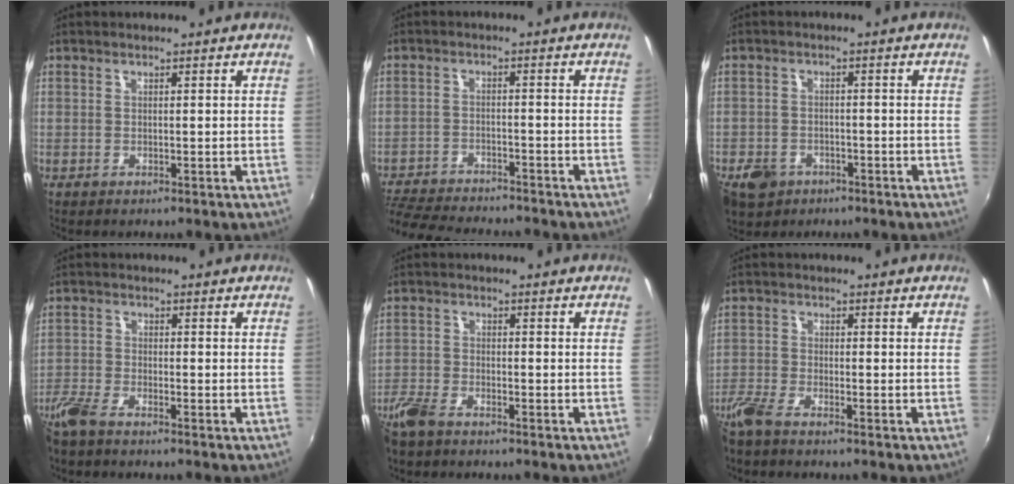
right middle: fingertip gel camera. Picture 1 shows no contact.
{"total": 13.8, "force": [-12.4, 2.7, 5.3], "torque": [-0.129, -0.019, -0.200]}
{"total": 6.6, "force": [-3.9, 4.6, 2.6], "torque": [-0.071, 0.000, -0.061]}
{"total": 5.3, "force": [-4.5, 1.1, 2.6], "torque": [-0.071, -0.015, -0.095]}
{"total": 5.9, "force": [-4.8, 2.0, 2.7], "torque": [-0.075, -0.012, -0.100]}
{"total": 5.0, "force": [-4.3, 0.7, 2.4], "torque": [-0.068, -0.015, -0.090]}